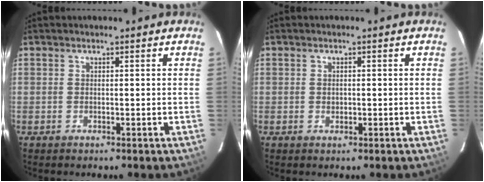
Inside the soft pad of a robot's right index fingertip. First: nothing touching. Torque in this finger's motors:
{"motor_torque": [-0.04, 0.01, -0.06, 0.00]}